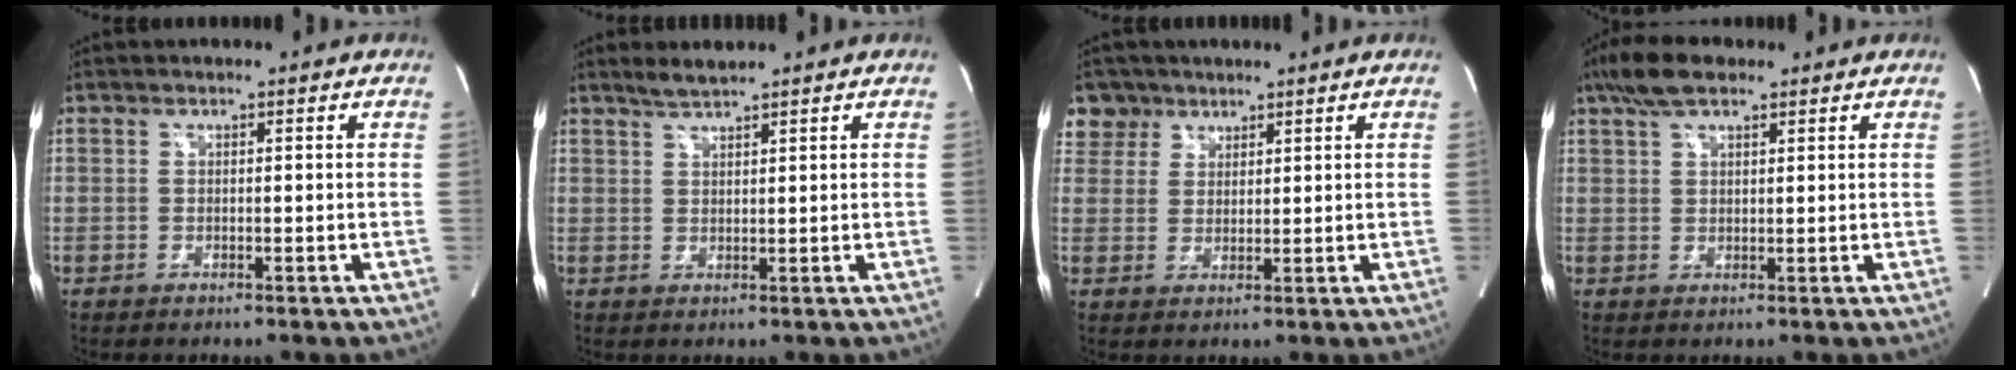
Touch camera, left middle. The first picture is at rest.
{"total": 2.5, "force": [2.3, -0.1, 1.0], "torque": [-0.025, 0.004, 0.045]}
{"total": 4.9, "force": [3.4, 3.5, -0.4], "torque": [0.014, 0.008, 0.066]}
{"total": 7.2, "force": [5.0, 2.5, 4.5], "torque": [-0.094, 0.023, 0.093]}